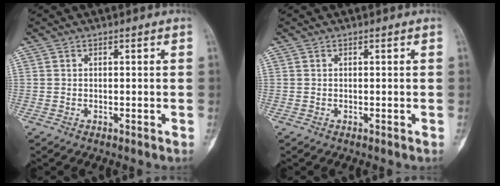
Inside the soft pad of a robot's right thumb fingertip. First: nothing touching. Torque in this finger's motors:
{"motor_torque": [0.16, 0.00, 0.06, -0.35, -0.09]}